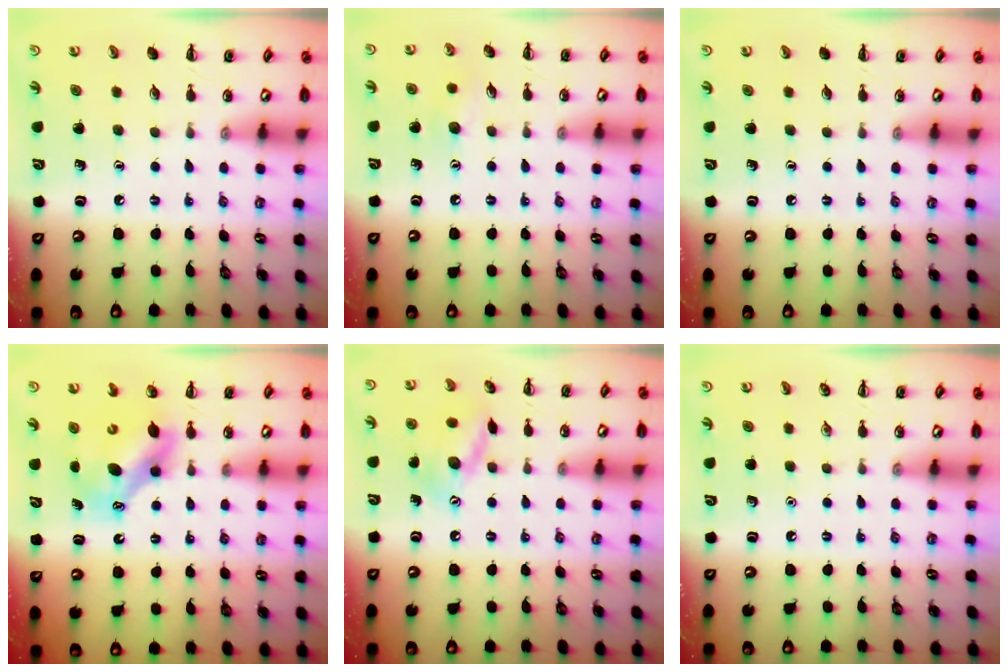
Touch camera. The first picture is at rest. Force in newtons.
{"total": 6.4, "press": 6.2, "slide": 1.4}
{"total": 0.0}
{"total": 6.9, "press": 6.7, "slide": 1.6}
{"total": 11.6, "press": 11.6, "slide": 0.8}
{"total": 0.0}